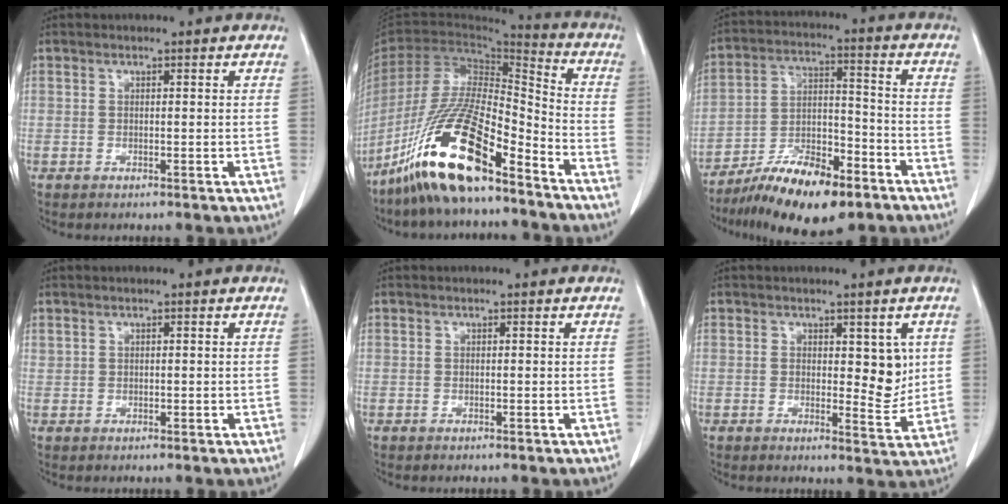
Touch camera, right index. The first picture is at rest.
{"total": 17.7, "force": [-12.0, 3.6, 12.6], "torque": [-0.253, -0.011, -0.221]}
{"total": 14.3, "force": [-9.9, 4.6, 9.2], "torque": [-0.152, 0.008, -0.171]}
{"total": 0.6, "force": [0.4, 0.4, 0.2], "torque": [-0.001, 0.004, 0.010]}
{"total": 0.0}
{"total": 4.9, "force": [1.3, 2.4, 4.1], "torque": [-0.046, -0.011, 0.019]}